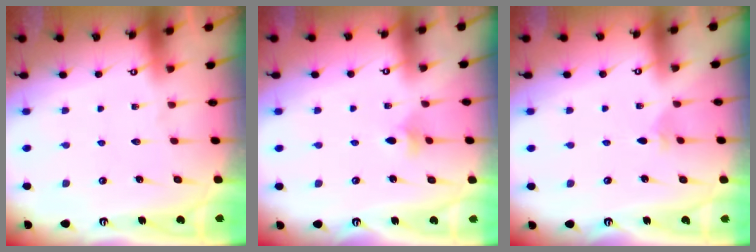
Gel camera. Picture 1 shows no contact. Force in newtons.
{"total": 3.3, "press": 3.2, "slide": 0.6}
{"total": 1.5, "press": 1.5, "slide": 0.4}